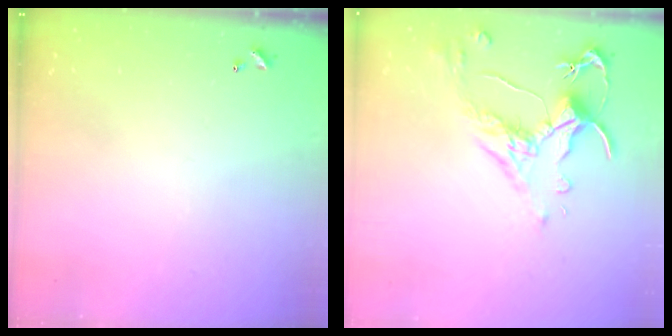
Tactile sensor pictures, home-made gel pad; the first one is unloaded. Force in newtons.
{"total": 2.5, "press": 2.1, "slide": 1.3}